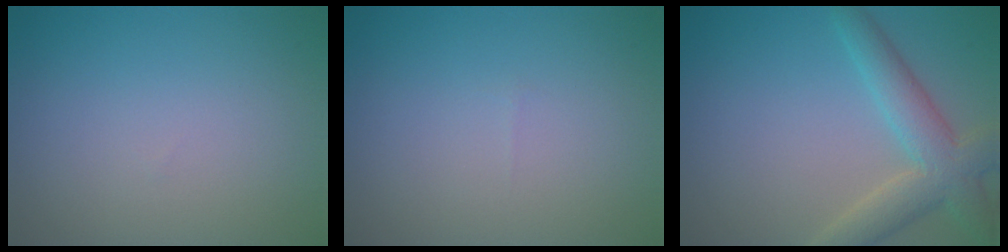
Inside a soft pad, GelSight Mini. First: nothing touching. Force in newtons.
{"total": 0.0}
{"total": 4.9, "press": 4.9, "slide": 0.5}